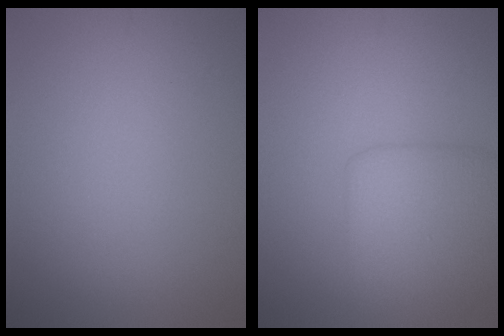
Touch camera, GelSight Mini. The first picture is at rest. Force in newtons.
{"total": 4.5, "press": 4.5, "slide": 0.1}